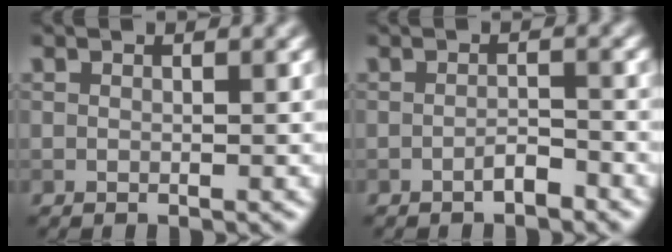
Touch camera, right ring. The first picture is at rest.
{"total": 1.5, "force": [-1.1, 0.4, 0.9], "torque": [-0.015, 0.004, -0.019]}